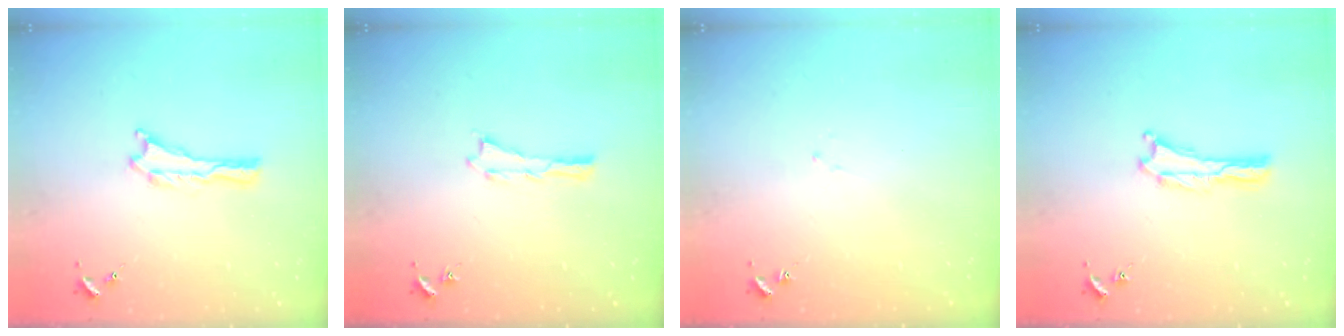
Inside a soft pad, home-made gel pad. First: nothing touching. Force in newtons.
{"total": 0.0}
{"total": 1.1, "press": 1.0, "slide": 0.2}
{"total": 0.0}